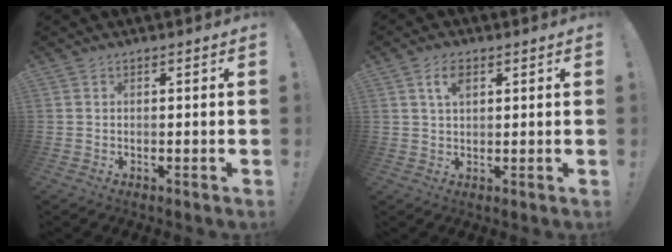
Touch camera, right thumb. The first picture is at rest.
{"total": 4.7, "force": [2.1, 2.6, 3.4], "torque": [-0.049, -0.003, 0.033]}